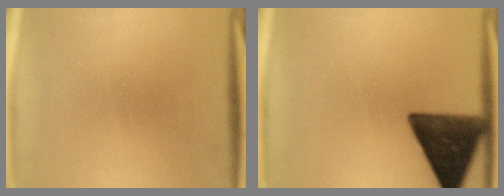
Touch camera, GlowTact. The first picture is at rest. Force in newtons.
{"total": 14.5}